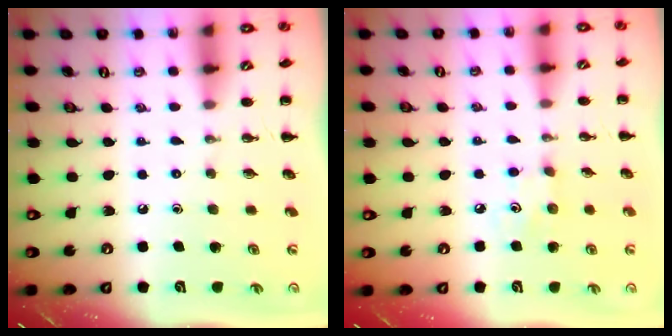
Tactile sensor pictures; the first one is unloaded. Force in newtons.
{"total": 4.1, "press": 4.0, "slide": 0.9}